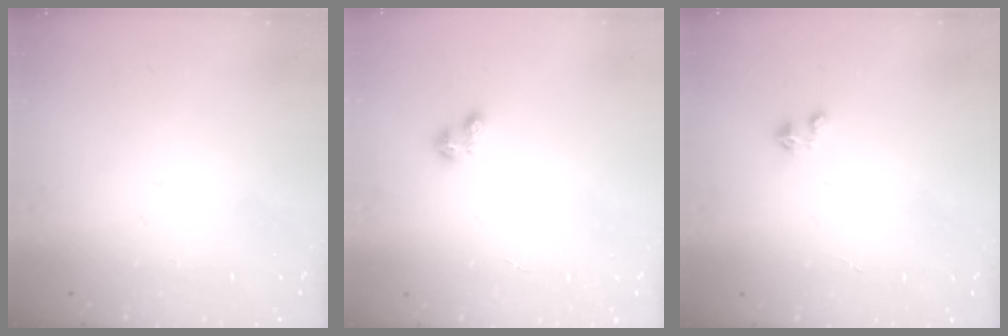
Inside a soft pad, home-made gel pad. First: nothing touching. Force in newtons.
{"total": 1.9, "press": 1.9, "slide": 0.2}
{"total": 0.8, "press": 0.7, "slide": 0.3}